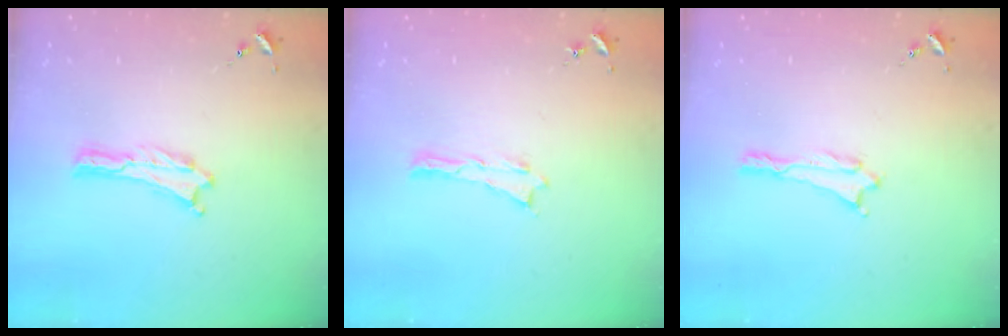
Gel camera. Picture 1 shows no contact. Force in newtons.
{"total": 0.0}
{"total": 0.0}